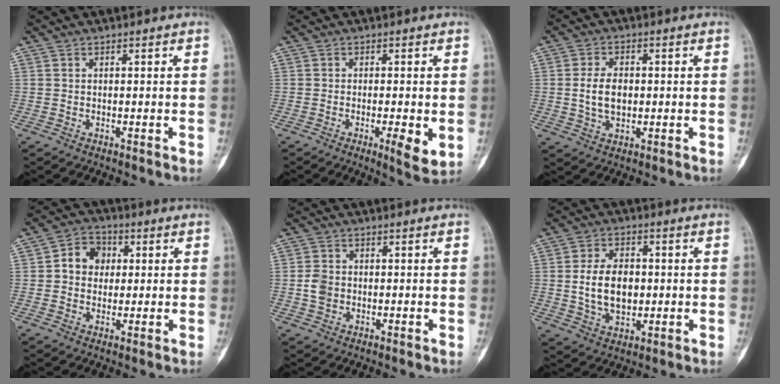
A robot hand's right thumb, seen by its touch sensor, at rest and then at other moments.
{"total": 5.2, "force": [-1.1, 1.1, 5.0], "torque": [-0.078, -0.013, -0.019]}
{"total": 6.2, "force": [0.0, 4.1, 4.7], "torque": [-0.078, 0.002, 0.001]}
{"total": 7.2, "force": [1.0, 6.1, 3.7], "torque": [-0.030, 0.011, 0.008]}
{"total": 3.6, "force": [-0.4, 3.0, 2.0], "torque": [-0.032, 0.007, -0.008]}
{"total": 10.2, "force": [0.0, 6.8, 7.6], "torque": [-0.114, 0.003, 0.003]}